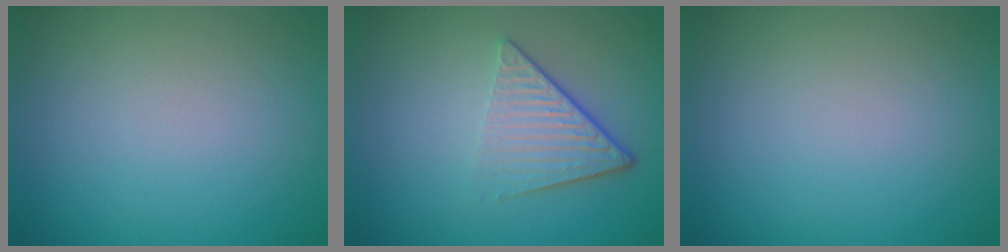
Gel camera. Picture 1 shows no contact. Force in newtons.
{"total": 4.6, "press": 2.8, "slide": 3.7}
{"total": 0.0}